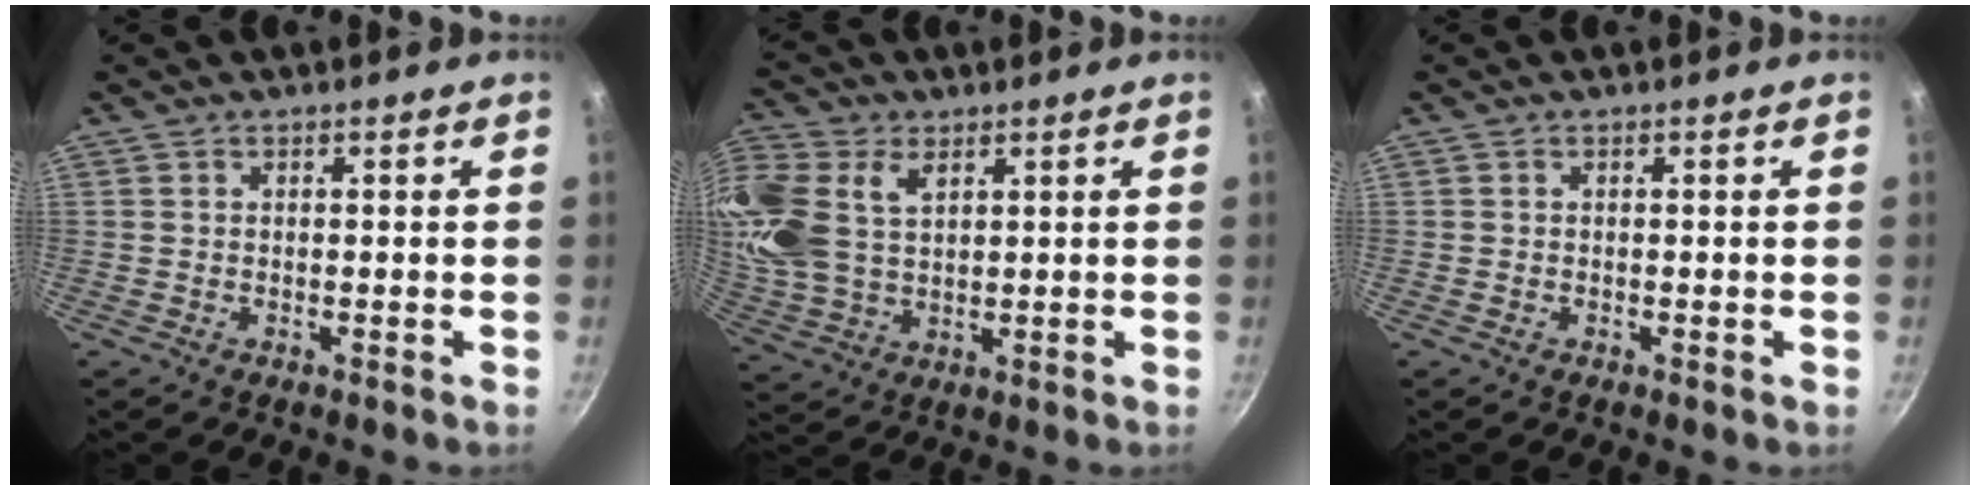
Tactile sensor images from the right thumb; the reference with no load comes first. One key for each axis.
{"total": 15.8, "fx": 5.1, "fy": 10.7, "fz": 10.4, "tx": -0.238, "ty": 0.003, "tz": 0.104}
{"total": 0.0}